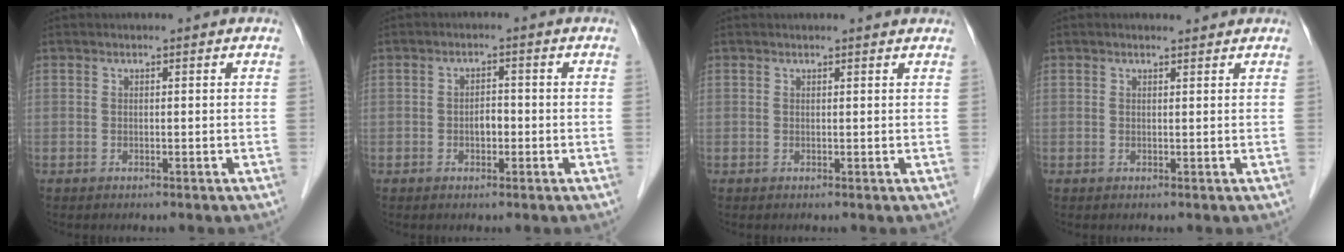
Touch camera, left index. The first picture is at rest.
{"total": 2.2, "force": [-0.7, 1.2, 1.7], "torque": [-0.024, 0.004, -0.012]}
{"total": 2.4, "force": [2.3, 0.2, 0.5], "torque": [-0.011, 0.007, 0.017]}
{"total": 1.2, "force": [1.1, 0.3, 0.4], "torque": [-0.013, 0.006, 0.017]}